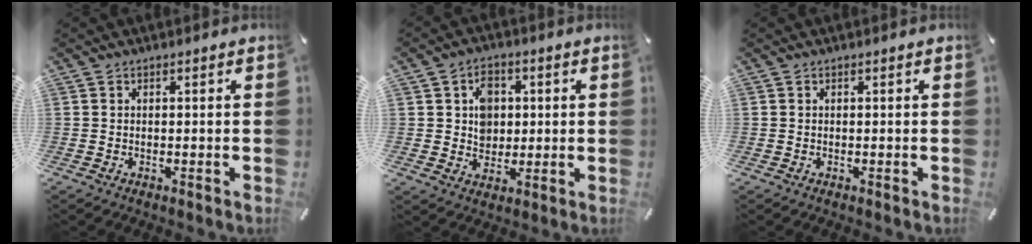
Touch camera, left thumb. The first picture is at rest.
{"total": 6.8, "force": [1.0, 6.0, 3.1], "torque": [-0.040, 0.004, 0.014]}
{"total": 0.0}